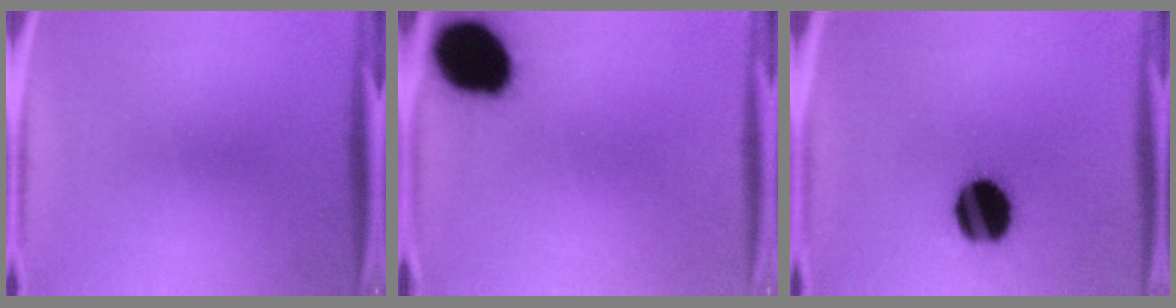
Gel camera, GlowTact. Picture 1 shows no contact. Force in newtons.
{"total": 18.7}
{"total": 16.4}